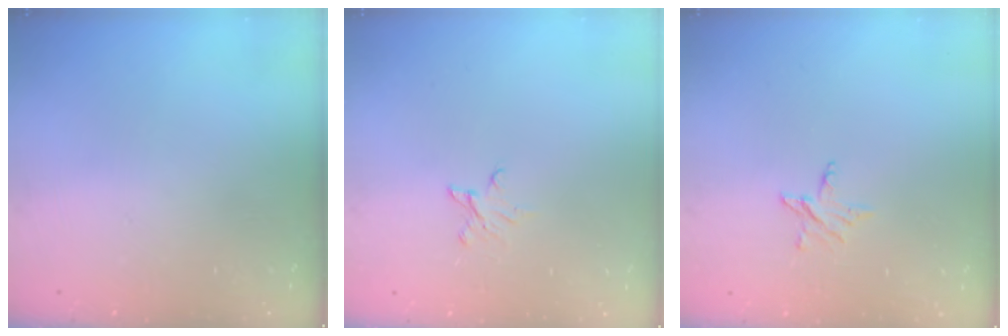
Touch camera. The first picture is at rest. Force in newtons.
{"total": 3.4, "press": 3.4, "slide": 0.4}
{"total": 3.9, "press": 3.9, "slide": 0.3}